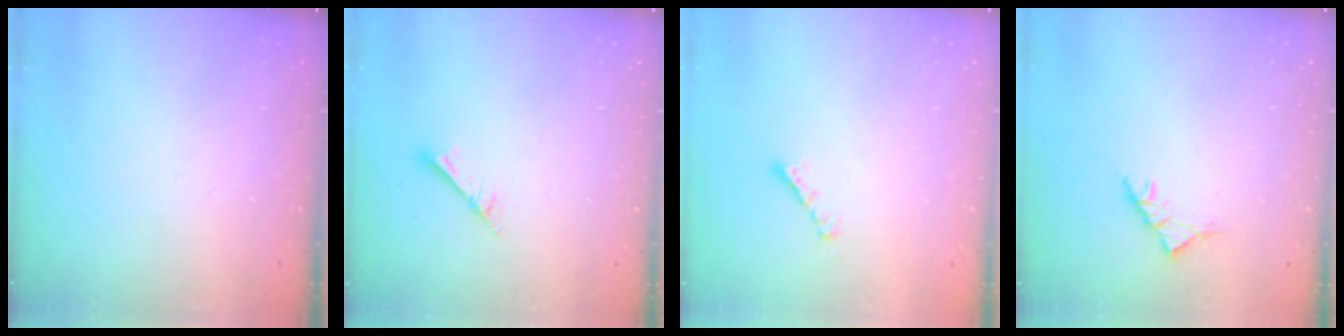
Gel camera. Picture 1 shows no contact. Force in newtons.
{"total": 3.2, "press": 3.2, "slide": 0.0}
{"total": 2.3, "press": 2.3, "slide": 0.2}
{"total": 3.5, "press": 3.4, "slide": 1.1}